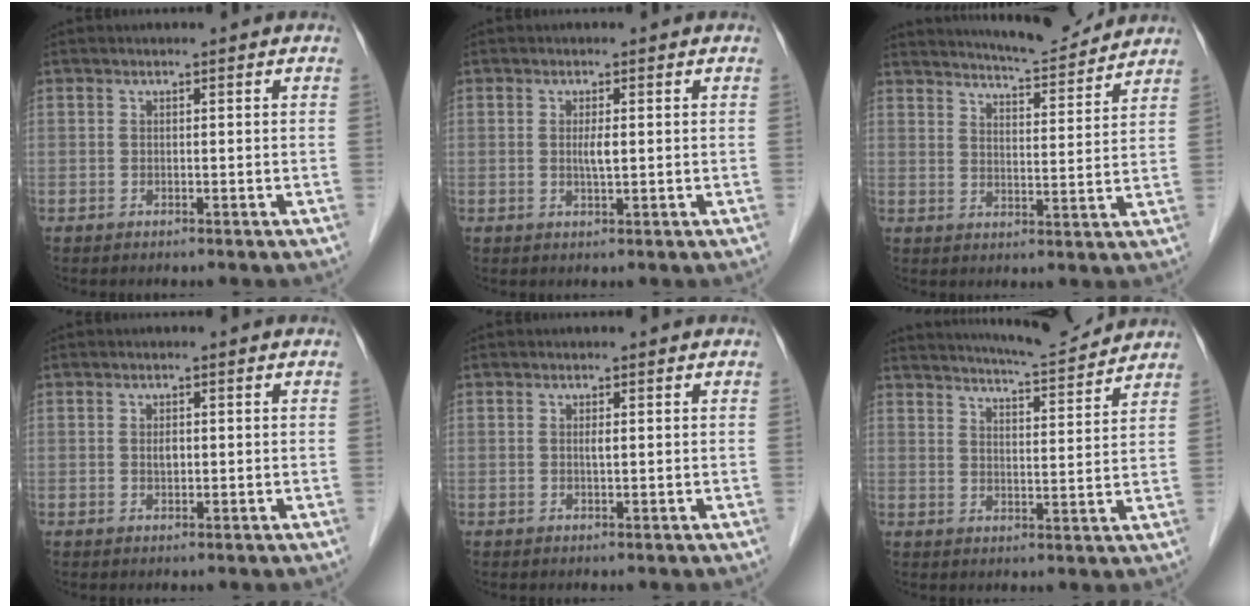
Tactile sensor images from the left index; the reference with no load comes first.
{"total": 1.8, "force": [0.2, 0.2, 1.7], "torque": [-0.036, -0.001, 0.004]}
{"total": 10.8, "force": [10.3, 0.6, 3.1], "torque": [-0.053, 0.001, 0.146]}
{"total": 1.2, "force": [0.1, 0.7, 1.0], "torque": [-0.018, 0.000, 0.003]}
{"total": 0.7, "force": [0.2, 0.1, 0.7], "torque": [-0.015, -0.001, 0.003]}
{"total": 10.9, "force": [10.4, 0.1, 3.2], "torque": [-0.055, 0.003, 0.147]}